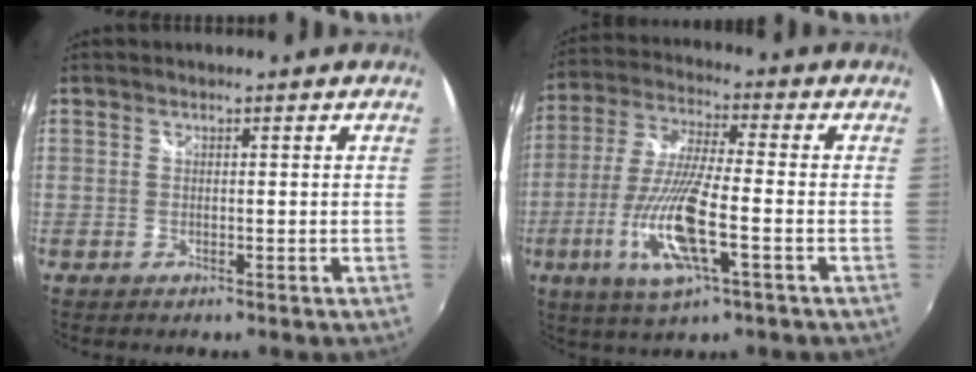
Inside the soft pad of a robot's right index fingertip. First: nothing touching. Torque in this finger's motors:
{"motor_torque": [1.62, -0.52, 0.42, 0.21]}